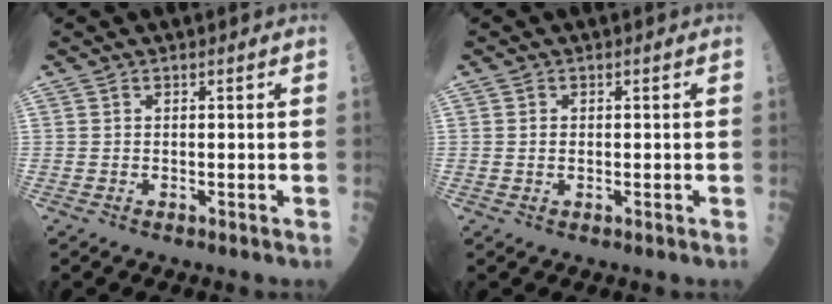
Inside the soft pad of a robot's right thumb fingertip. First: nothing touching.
{"total": 1.1, "force": [0.1, 0.6, 0.8], "torque": [-0.012, 0.000, 0.002]}